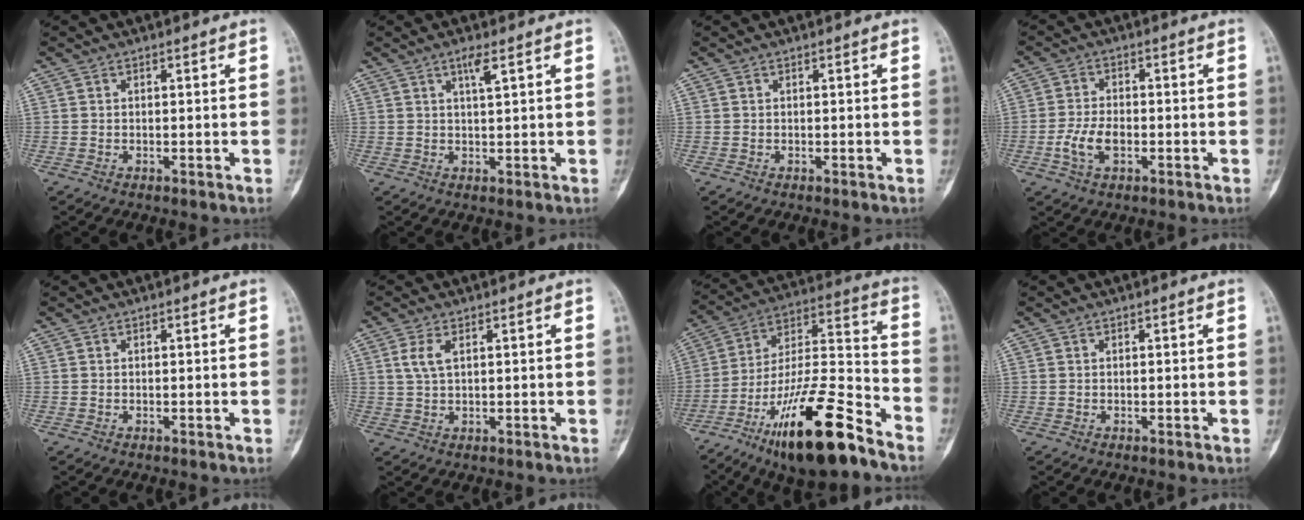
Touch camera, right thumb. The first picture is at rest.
{"total": 2.7, "force": [1.4, 0.3, 2.3], "torque": [-0.048, -0.004, 0.028]}
{"total": 0.0}
{"total": 5.8, "force": [-1.7, 3.2, 4.5], "torque": [-0.093, 0.010, -0.033]}
{"total": 0.0}
{"total": 3.5, "force": [1.3, 1.5, 2.9], "torque": [-0.067, 0.003, 0.029]}
{"total": 23.8, "force": [-14.7, 6.3, 17.6], "torque": [-0.311, 0.076, -0.249]}
{"total": 0.0}